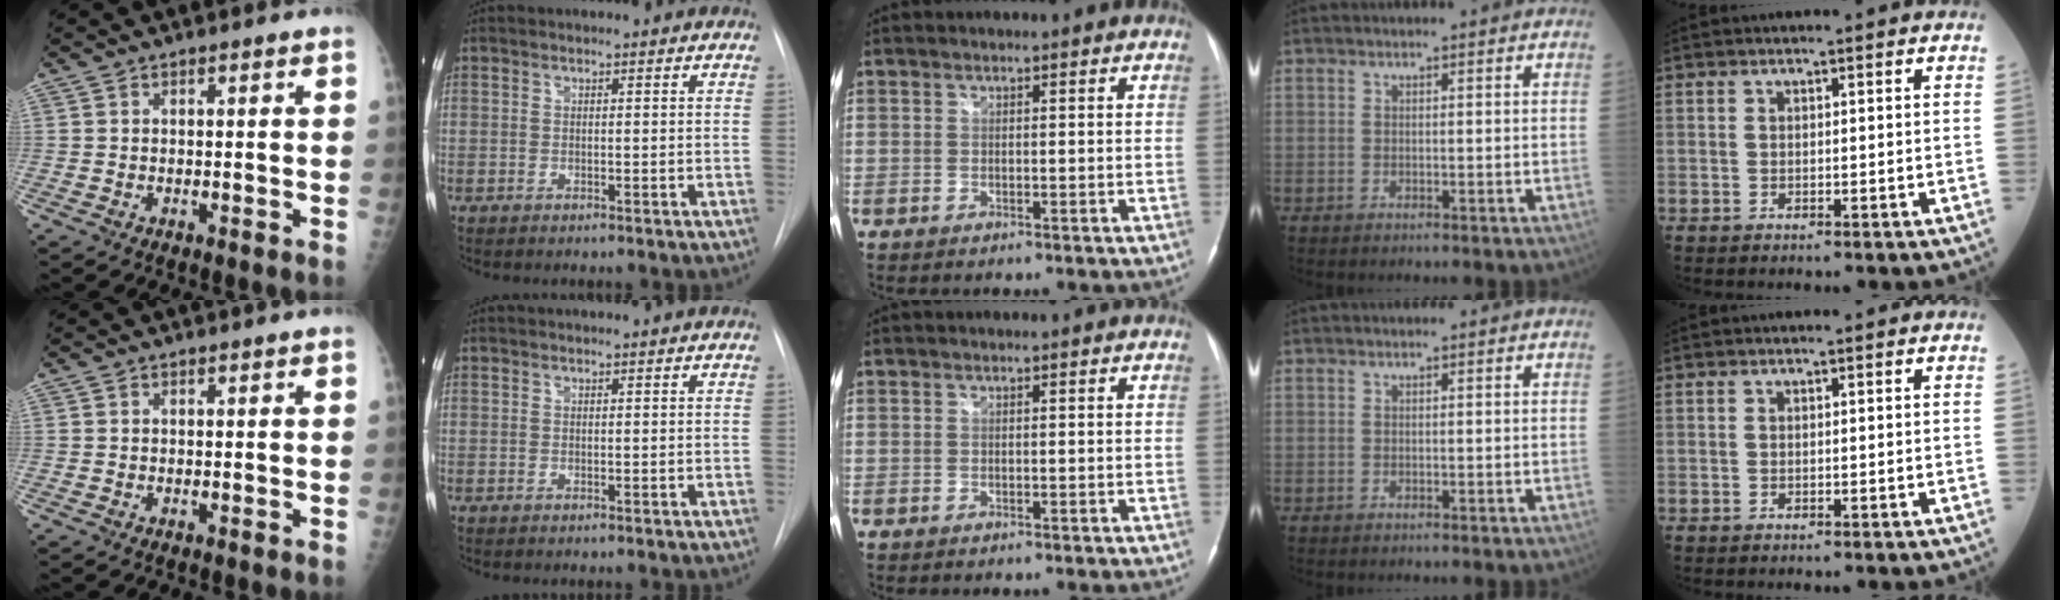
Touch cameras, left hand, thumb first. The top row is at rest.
{}